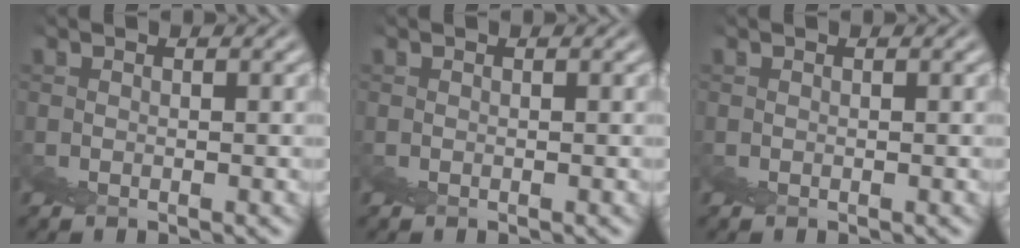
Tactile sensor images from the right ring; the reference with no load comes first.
{"total": 0.0}
{"total": 0.0}